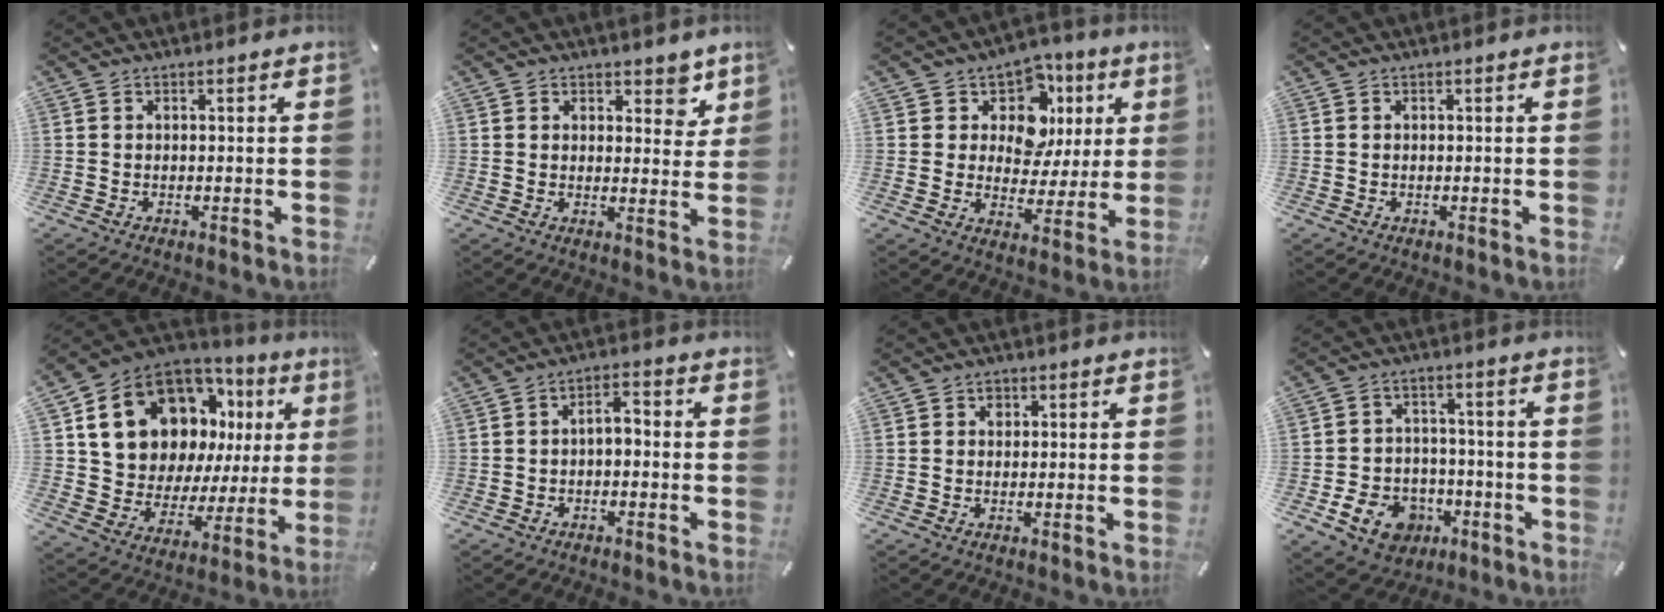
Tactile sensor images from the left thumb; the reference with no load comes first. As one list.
[{"total": 5.2, "force": [3.6, 3.3, 1.8], "torque": [0.001, -0.022, 0.056]}, {"total": 11.0, "force": [4.5, 8.8, 4.8], "torque": [-0.076, -0.033, 0.082]}, {"total": 0.0}, {"total": 19.1, "force": [10.4, 12.7, 9.7], "torque": [-0.168, -0.066, 0.203]}, {"total": 3.8, "force": [-1.6, 2.1, 2.8], "torque": [-0.050, 0.019, -0.032]}, {"total": 1.4, "force": [0.3, 1.3, 0.4], "torque": [-0.003, 0.003, 0.002]}, {"total": 10.9, "force": [-4.5, 8.6, 5.0], "torque": [-0.085, 0.036, -0.073]}]